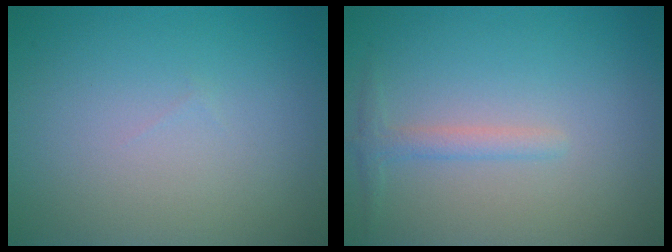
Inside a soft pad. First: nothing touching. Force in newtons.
{"total": 1.5, "press": 1.5, "slide": 0.0}